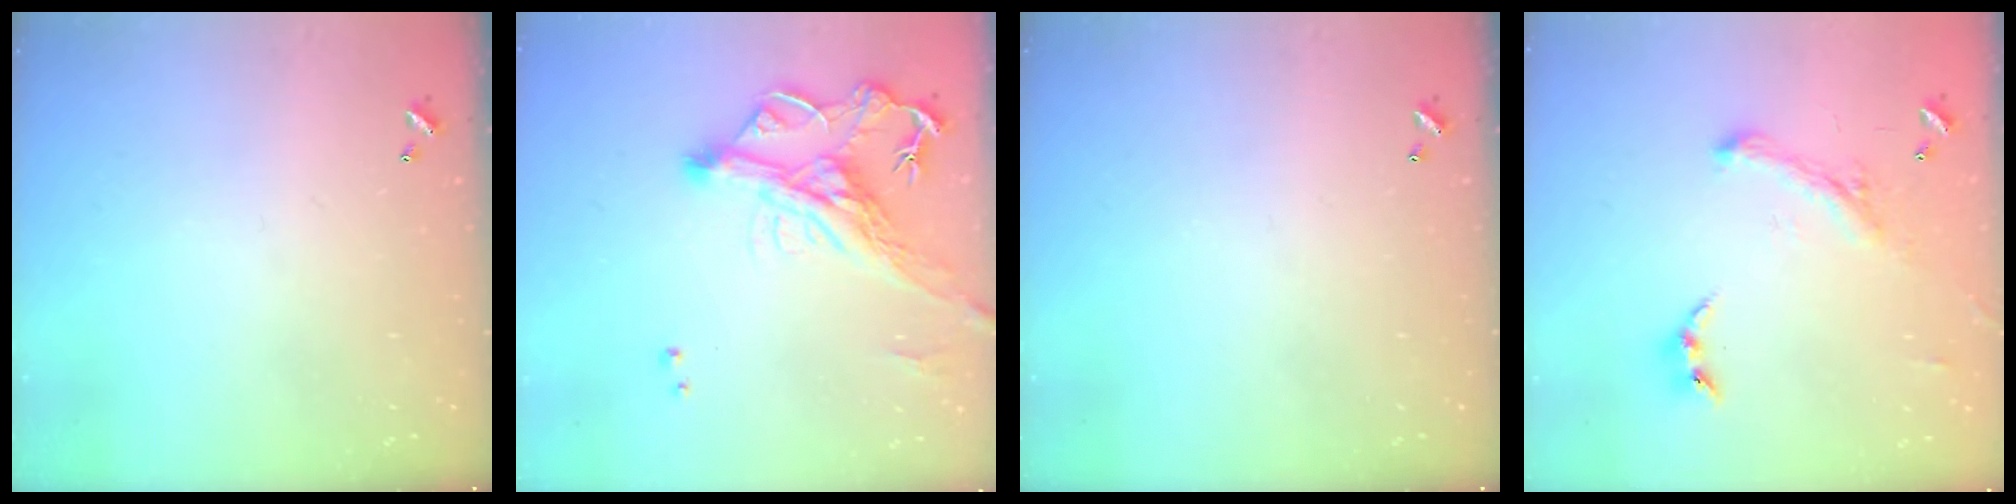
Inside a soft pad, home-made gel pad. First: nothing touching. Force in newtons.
{"total": 6.3, "press": 6.1, "slide": 1.7}
{"total": 0.0}
{"total": 1.5, "press": 1.4, "slide": 0.3}